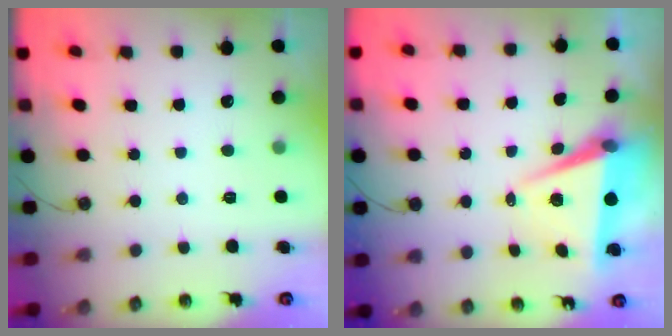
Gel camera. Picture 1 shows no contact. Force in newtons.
{"total": 6.8, "press": 5.2, "slide": 4.3}